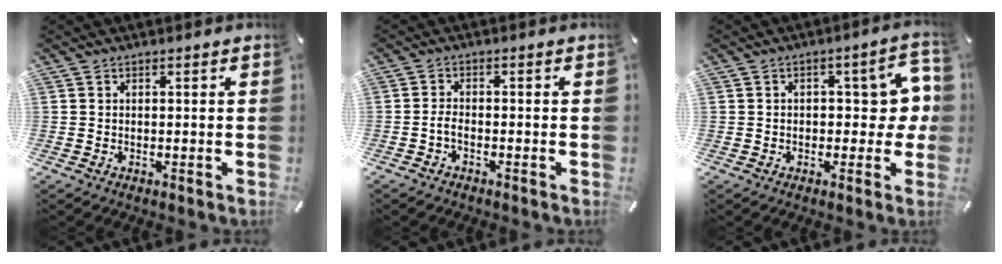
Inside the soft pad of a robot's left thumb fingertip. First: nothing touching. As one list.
[{"total": 2.2, "force": [-1.2, 0.8, 1.6], "torque": [-0.035, 0.003, -0.025]}, {"total": 8.2, "force": [0.1, 4.6, 6.7], "torque": [-0.089, 0.008, -0.005]}]